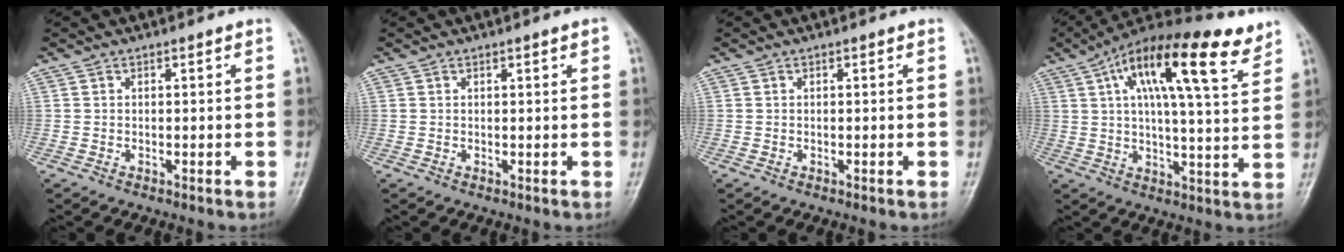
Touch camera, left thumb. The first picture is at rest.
{"total": 1.2, "force": [0.6, 0.2, 1.1], "torque": [-0.016, 0.001, 0.007]}
{"total": 0.0}
{"total": 19.6, "force": [10.1, 5.7, 15.8], "torque": [-0.236, -0.008, 0.155]}